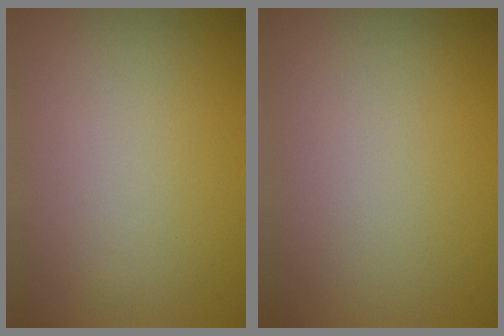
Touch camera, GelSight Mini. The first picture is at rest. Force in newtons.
{"total": 0.0}